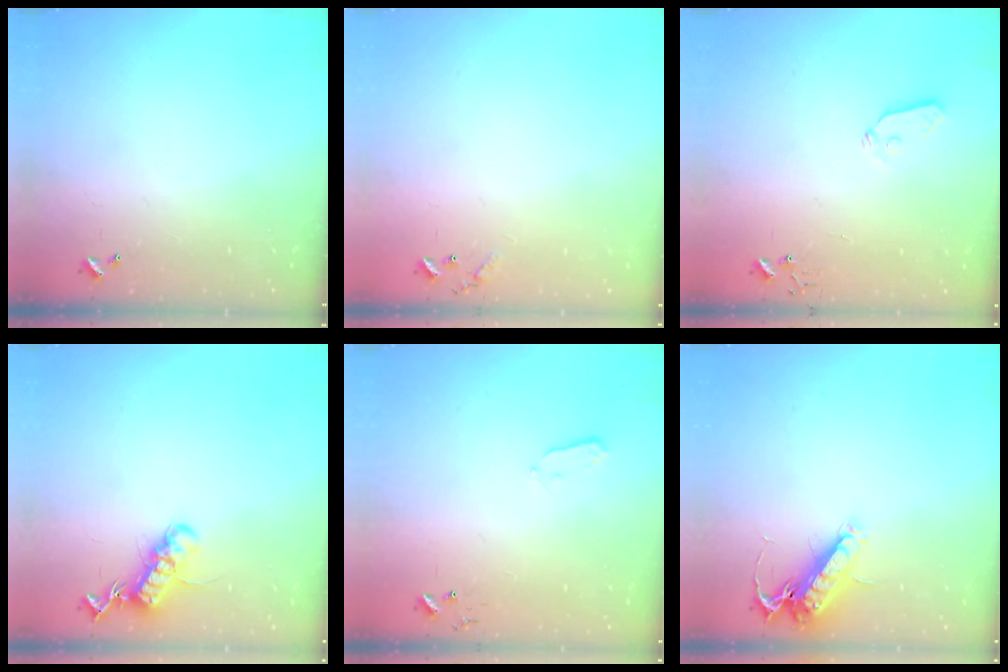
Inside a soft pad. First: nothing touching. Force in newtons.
{"total": 6.6, "press": 6.6, "slide": 0.5}
{"total": 4.3, "press": 4.3, "slide": 0.3}
{"total": 13.8, "press": 13.7, "slide": 1.3}
{"total": 2.7, "press": 2.6, "slide": 0.4}
{"total": 13.8, "press": 13.7, "slide": 1.5}